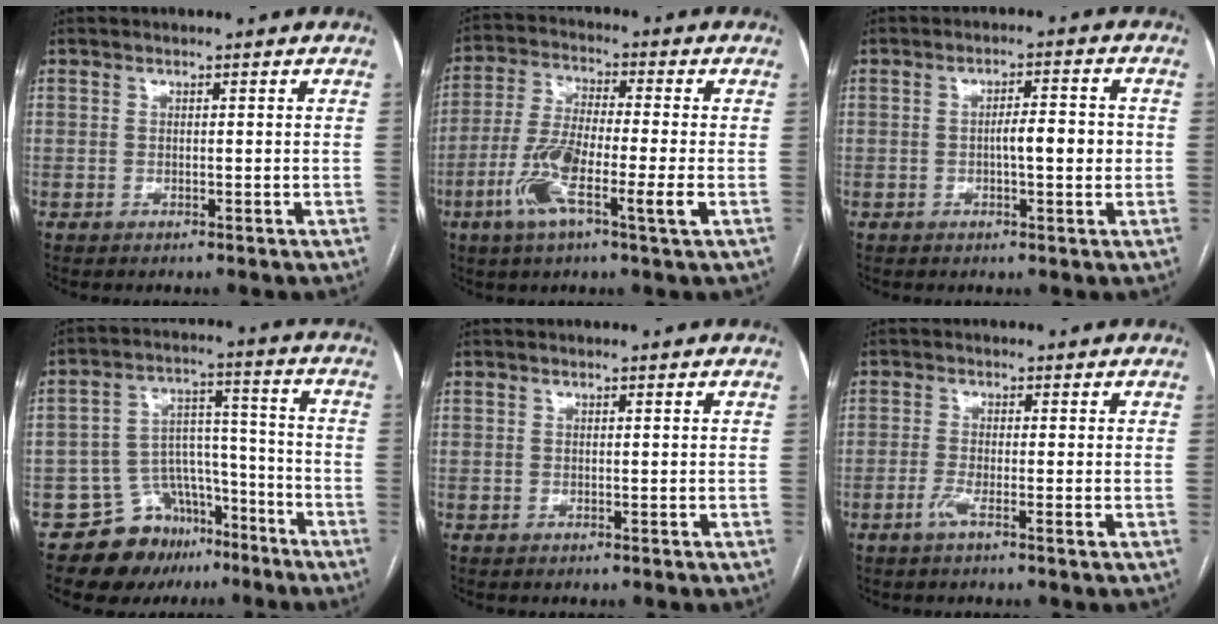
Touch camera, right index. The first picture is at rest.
{"total": 11.4, "force": [-3.8, 1.1, 10.6], "torque": [-0.214, -0.006, -0.076]}
{"total": 5.0, "force": [-0.4, 1.0, 4.9], "torque": [-0.077, 0.007, -0.005]}
{"total": 10.9, "force": [-8.1, 6.9, 2.2], "torque": [-0.024, 0.070, -0.125]}
{"total": 0.0}
{"total": 2.4, "force": [-1.2, 0.0, 2.1], "torque": [-0.040, -0.003, -0.026]}